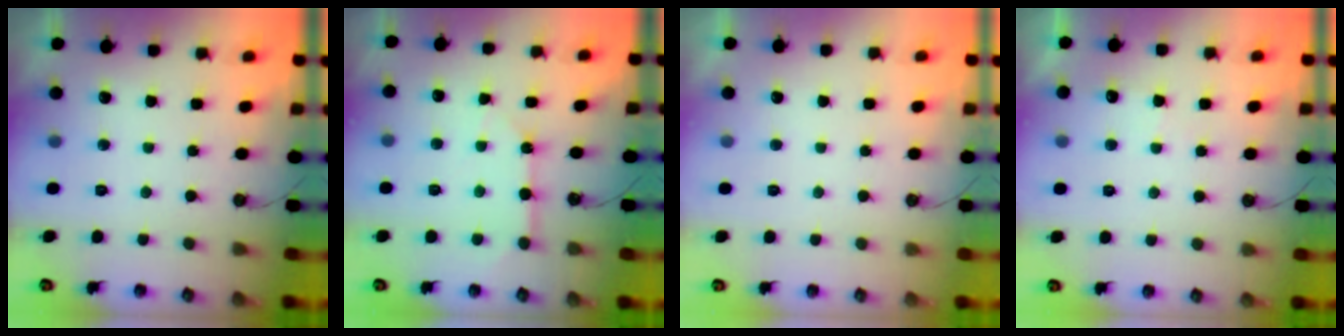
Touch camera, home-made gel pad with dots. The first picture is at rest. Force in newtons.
{"total": 4.5, "press": 4.4, "slide": 0.2}
{"total": 0.0}
{"total": 4.4, "press": 4.3, "slide": 0.7}